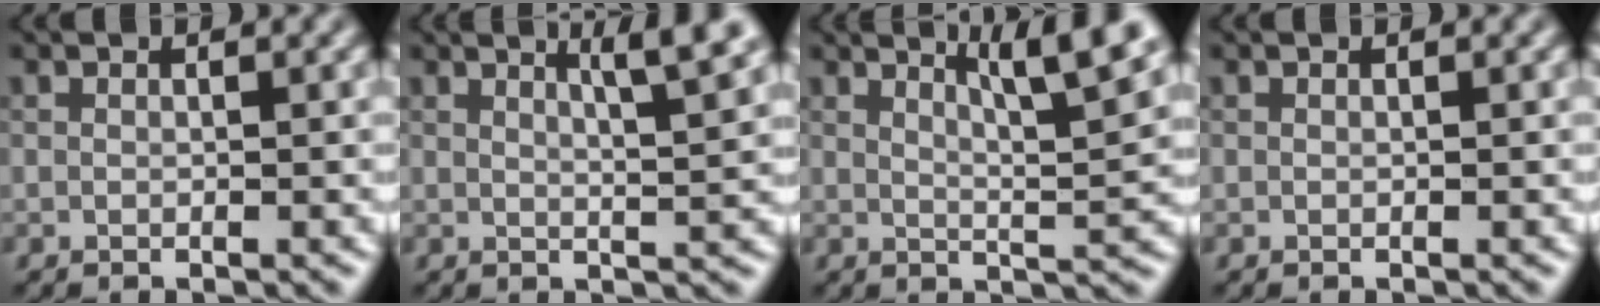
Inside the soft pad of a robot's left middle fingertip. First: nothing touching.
{"total": 4.4, "force": [2.5, 0.7, 3.5], "torque": [-0.041, 0.006, 0.032]}
{"total": 6.6, "force": [3.9, 1.1, 5.2], "torque": [-0.060, 0.010, 0.056]}
{"total": 0.0}